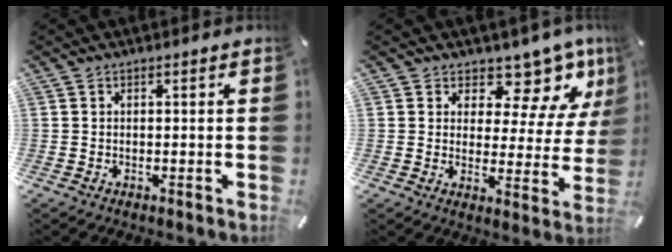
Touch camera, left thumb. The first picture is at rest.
{"total": 10.6, "force": [8.3, 5.2, 3.9], "torque": [-0.046, -0.080, 0.145]}